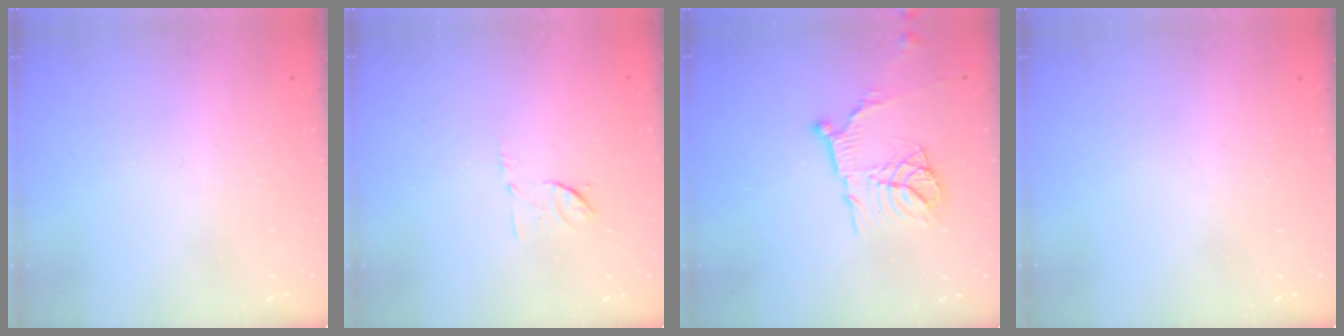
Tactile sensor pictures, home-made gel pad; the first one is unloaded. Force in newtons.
{"total": 6.6, "press": 6.5, "slide": 1.1}
{"total": 14.7, "press": 14.7, "slide": 1.6}
{"total": 0.0}